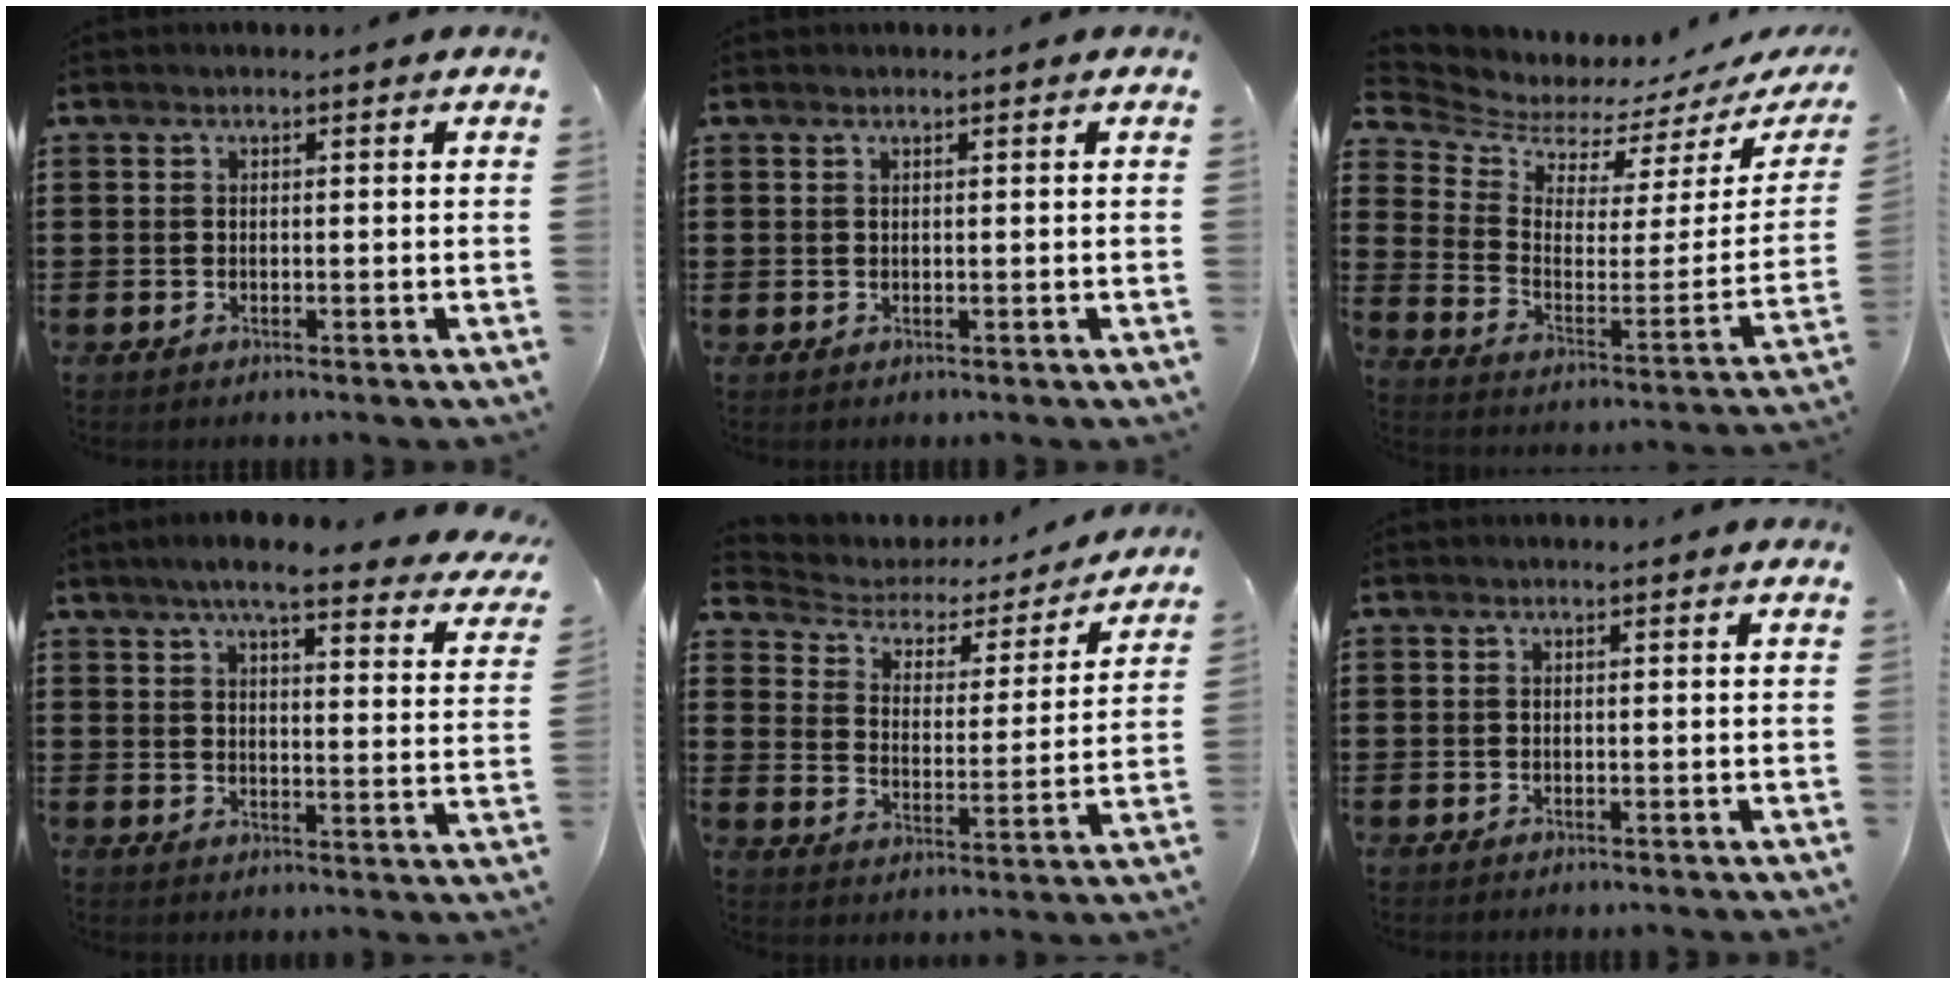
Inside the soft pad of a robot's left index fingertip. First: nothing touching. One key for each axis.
{"total": 0.5, "fx": 0.4, "fy": 0.0, "fz": 0.4, "tx": -0.008, "ty": -0.001, "tz": 0.008}
{"total": 4.8, "fx": 4.7, "fy": 1.0, "fz": 0.1, "tx": -0.037, "ty": -0.050, "tz": 0.077}
{"total": 6.9, "fx": 5.7, "fy": 0.4, "fz": 3.8, "tx": -0.076, "ty": -0.026, "tz": 0.095}
{"total": 3.2, "fx": 2.5, "fy": 1.8, "fz": 1.0, "tx": -0.041, "ty": -0.017, "tz": 0.031}
{"total": 0.0}